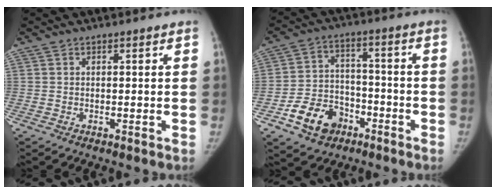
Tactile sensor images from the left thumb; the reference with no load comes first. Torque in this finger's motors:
{"motor_torque": [-1.08, 1.43, 0.27, -0.20, 0.12]}